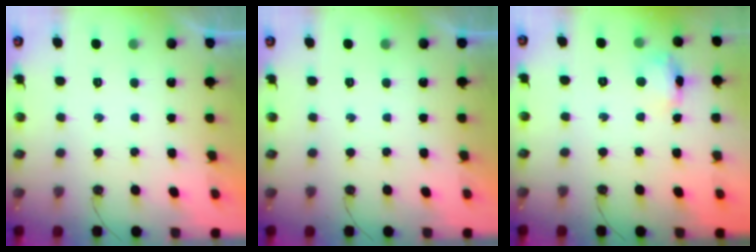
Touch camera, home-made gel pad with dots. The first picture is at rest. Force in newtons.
{"total": 0.0}
{"total": 10.1, "press": 10.0, "slide": 0.5}